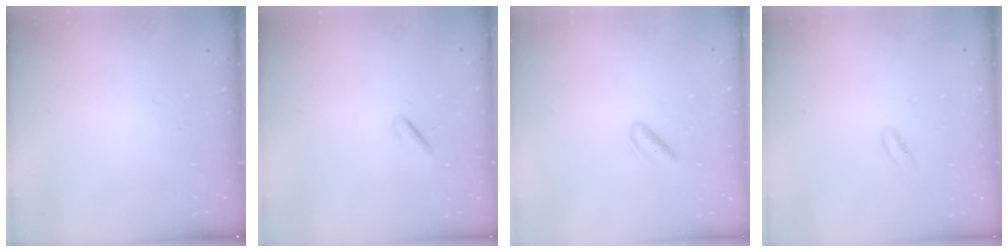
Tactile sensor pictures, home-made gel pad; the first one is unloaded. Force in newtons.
{"total": 1.2, "press": 0.9, "slide": 0.7}
{"total": 2.4, "press": 2.2, "slide": 1.1}
{"total": 2.7, "press": 2.6, "slide": 0.8}